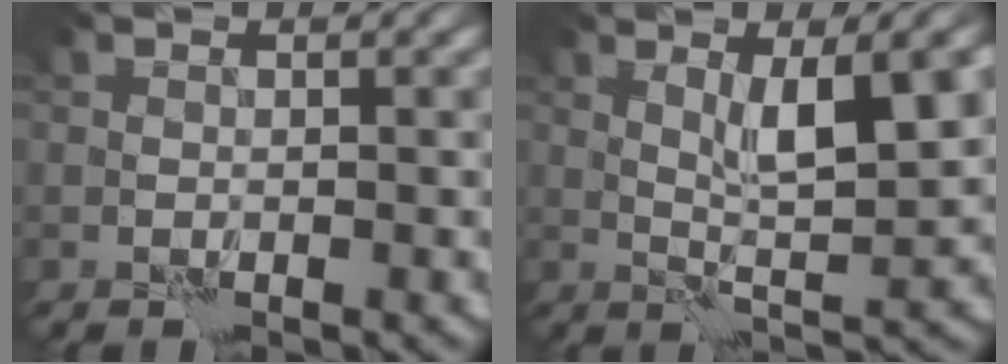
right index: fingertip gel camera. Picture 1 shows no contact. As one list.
[{"total": 6.0, "force": [1.9, 1.0, 5.6], "torque": [-0.092, -0.002, 0.034]}]